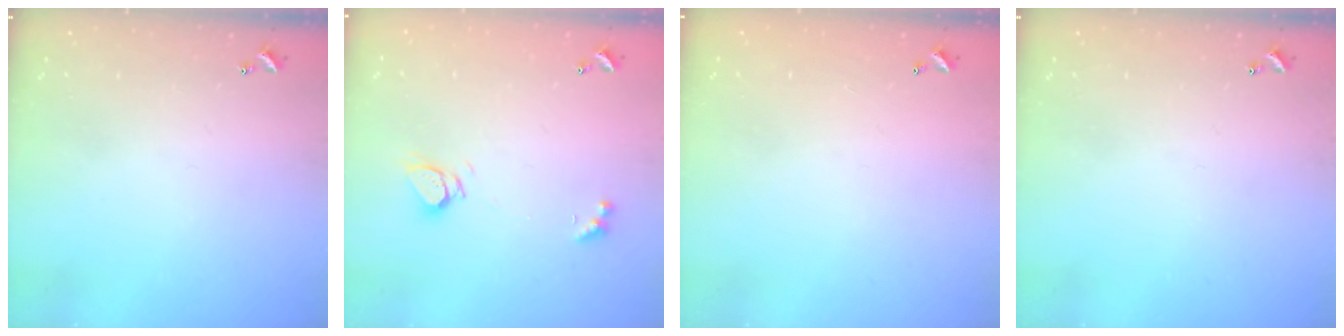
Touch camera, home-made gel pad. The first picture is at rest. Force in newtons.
{"total": 3.0, "press": 2.9, "slide": 0.3}
{"total": 2.8, "press": 2.8, "slide": 0.1}
{"total": 0.0}